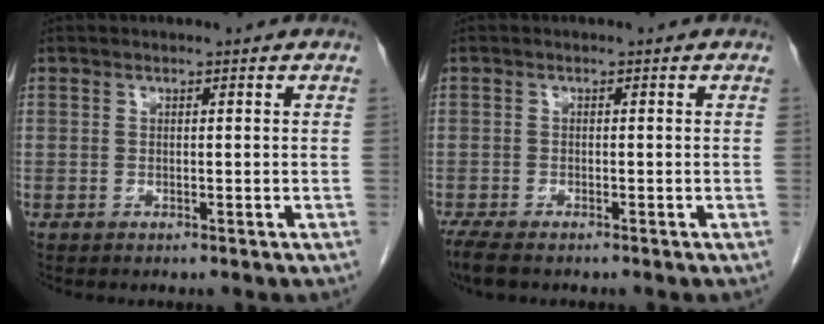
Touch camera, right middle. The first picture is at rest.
{"total": 3.9, "force": [-3.0, 1.1, 2.2], "torque": [-0.046, -0.013, -0.047]}